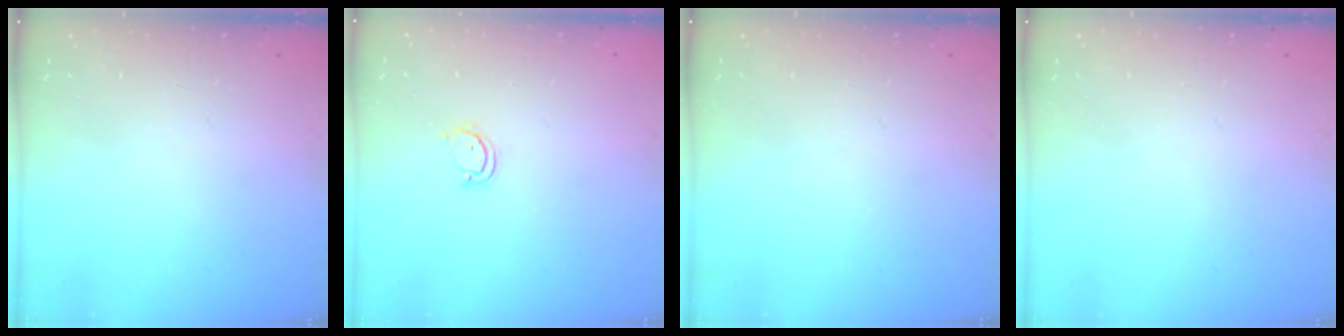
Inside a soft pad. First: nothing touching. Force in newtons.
{"total": 2.7, "press": 2.6, "slide": 0.3}
{"total": 0.0}
{"total": 0.0}